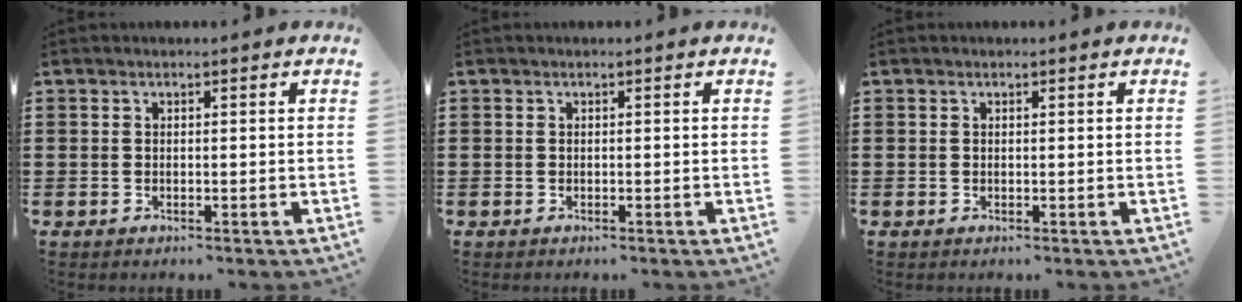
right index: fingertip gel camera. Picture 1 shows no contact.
{"total": 0.0}
{"total": 0.0}